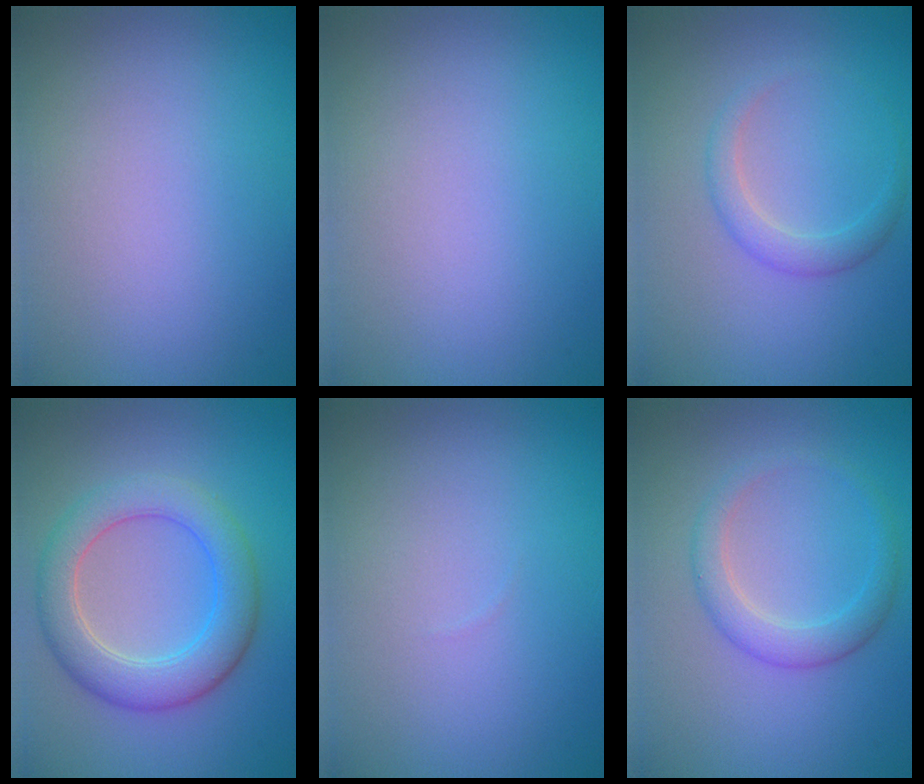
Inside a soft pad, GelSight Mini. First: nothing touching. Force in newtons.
{"total": 0.0}
{"total": 1.9, "press": 1.9, "slide": 0.1}
{"total": 5.5, "press": 5.5, "slide": 0.1}
{"total": 0.0}
{"total": 2.6, "press": 2.6, "slide": 0.1}